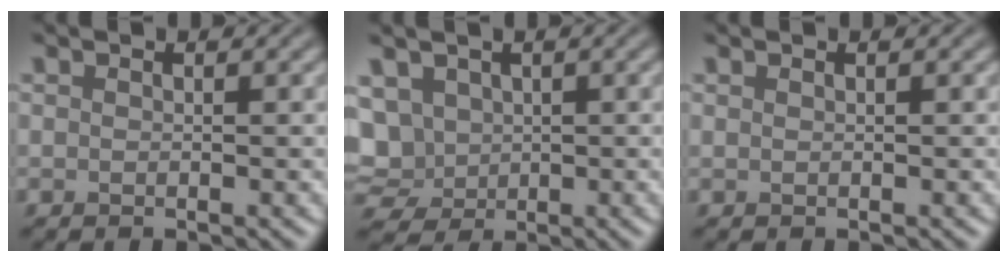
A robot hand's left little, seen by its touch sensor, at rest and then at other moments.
{"total": 6.4, "force": [0.9, 5.2, 3.6], "torque": [-0.090, 0.008, 0.011]}
{"total": 0.0}